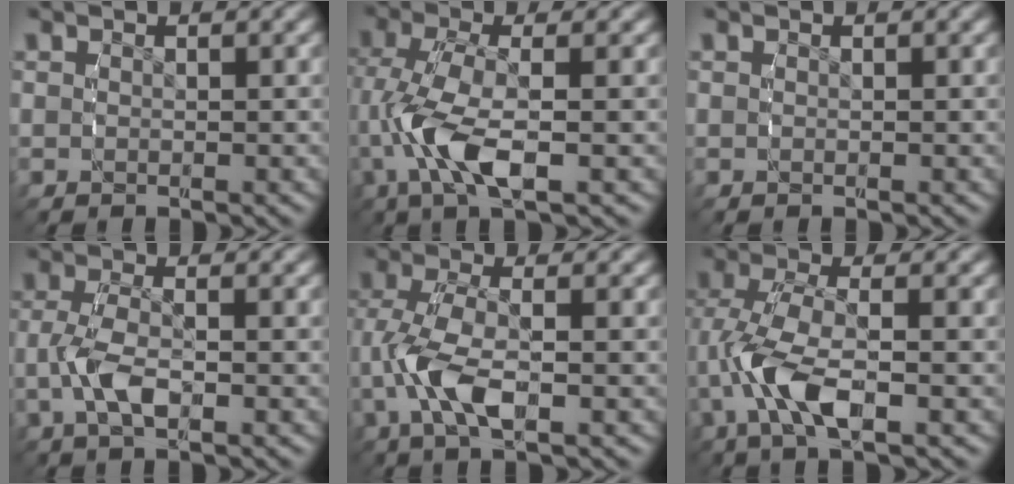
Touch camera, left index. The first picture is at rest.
{"total": 5.4, "force": [-0.2, 2.2, 4.9], "torque": [-0.108, 0.000, -0.005]}
{"total": 0.0}
{"total": 3.0, "force": [-0.9, 1.3, 2.6], "torque": [-0.057, 0.003, -0.017]}
{"total": 4.4, "force": [-0.3, 2.0, 3.9], "torque": [-0.088, 0.000, -0.009]}
{"total": 4.9, "force": [-0.4, 2.2, 4.4], "torque": [-0.095, -0.001, -0.010]}